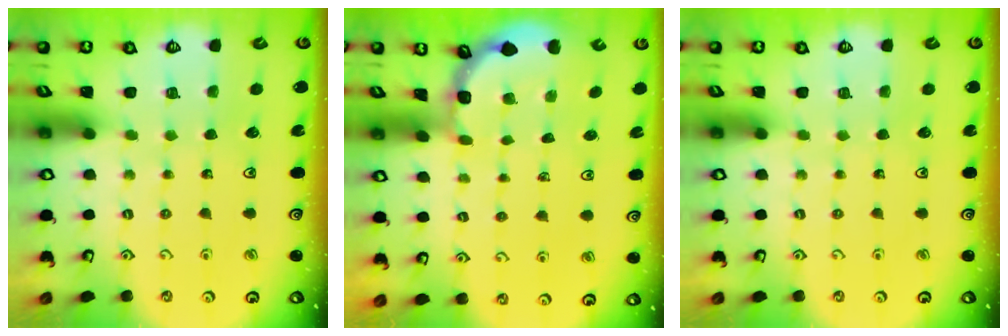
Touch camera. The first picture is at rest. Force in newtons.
{"total": 1.5, "press": 1.5, "slide": 0.2}
{"total": 0.0}